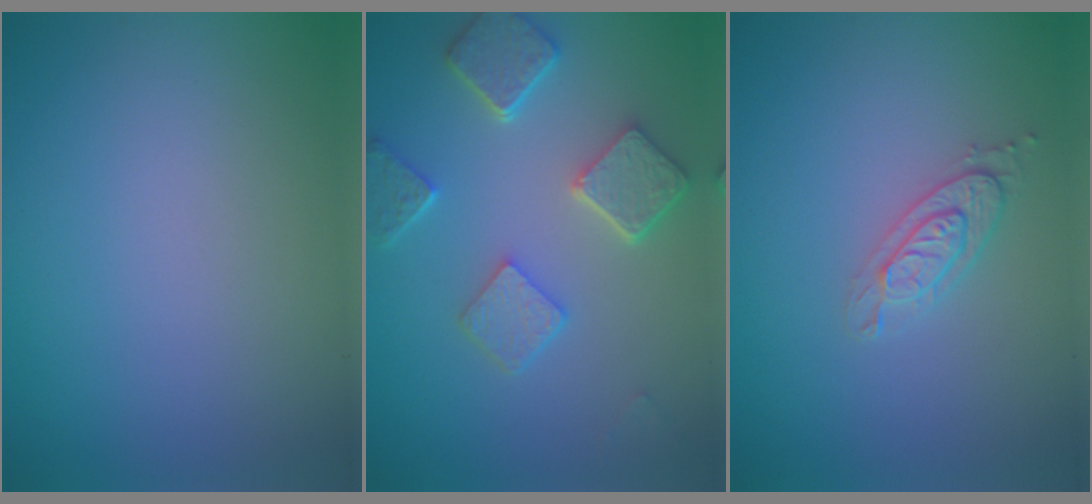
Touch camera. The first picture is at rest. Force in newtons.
{"total": 5.5, "press": 4.4, "slide": 3.4}
{"total": 2.0, "press": 2.0, "slide": 0.5}